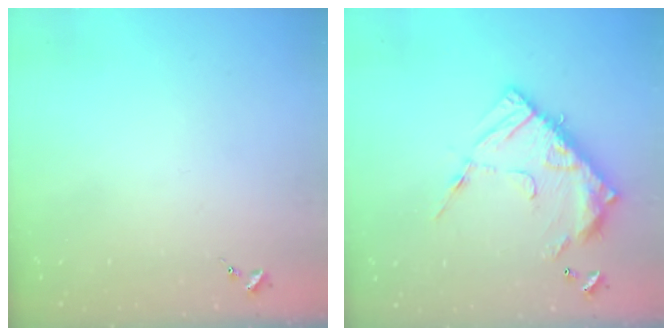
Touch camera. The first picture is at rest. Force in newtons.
{"total": 16.6, "press": 16.6, "slide": 1.5}